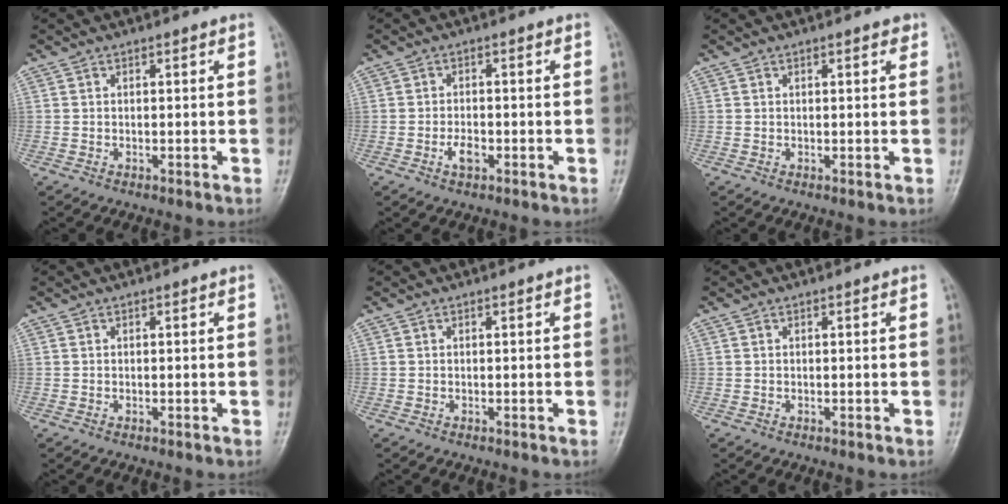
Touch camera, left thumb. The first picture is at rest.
{"total": 2.8, "force": [-1.2, 1.5, 2.1], "torque": [-0.035, 0.006, -0.023]}
{"total": 1.3, "force": [0.7, 0.5, 1.0], "torque": [-0.009, 0.000, 0.007]}
{"total": 0.0}
{"total": 0.0}
{"total": 0.0}